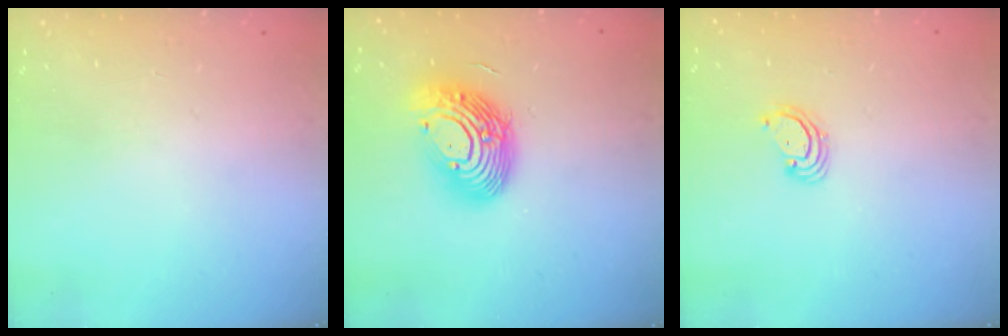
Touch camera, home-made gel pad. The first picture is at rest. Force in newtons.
{"total": 15.5, "press": 15.5, "slide": 1.4}
{"total": 2.4, "press": 2.4, "slide": 0.2}